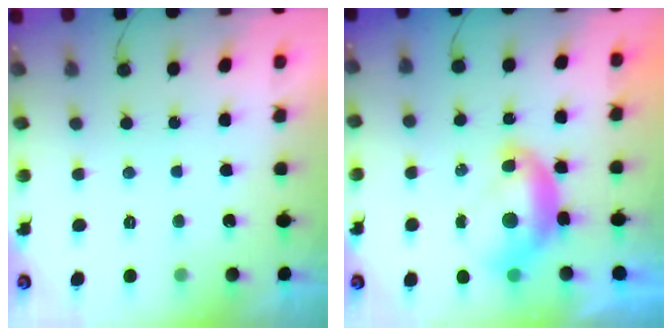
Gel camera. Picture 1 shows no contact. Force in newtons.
{"total": 8.5, "press": 8.4, "slide": 1.0}